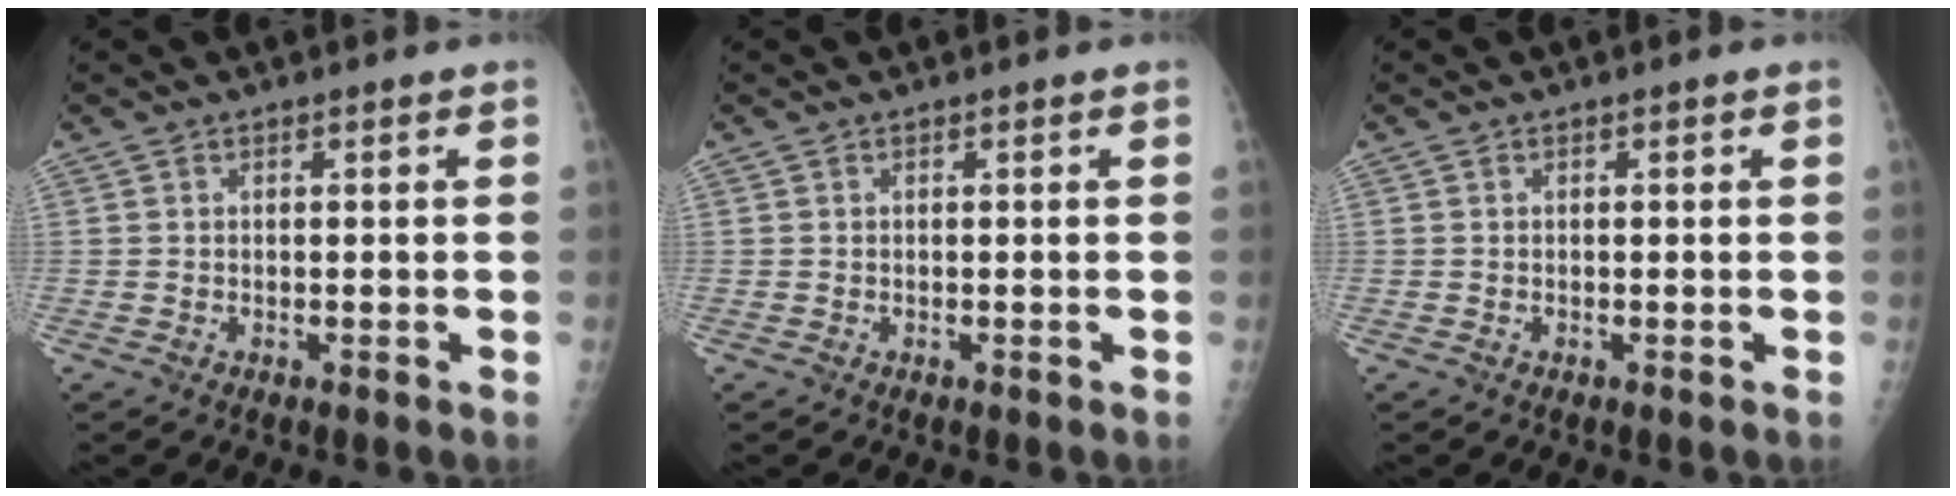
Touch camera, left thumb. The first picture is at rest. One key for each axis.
{"total": 0.0}
{"total": 0.0}